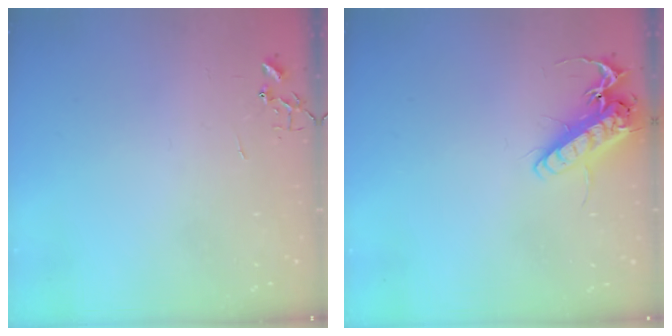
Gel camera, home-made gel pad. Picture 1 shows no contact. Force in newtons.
{"total": 13.8, "press": 13.6, "slide": 2.4}